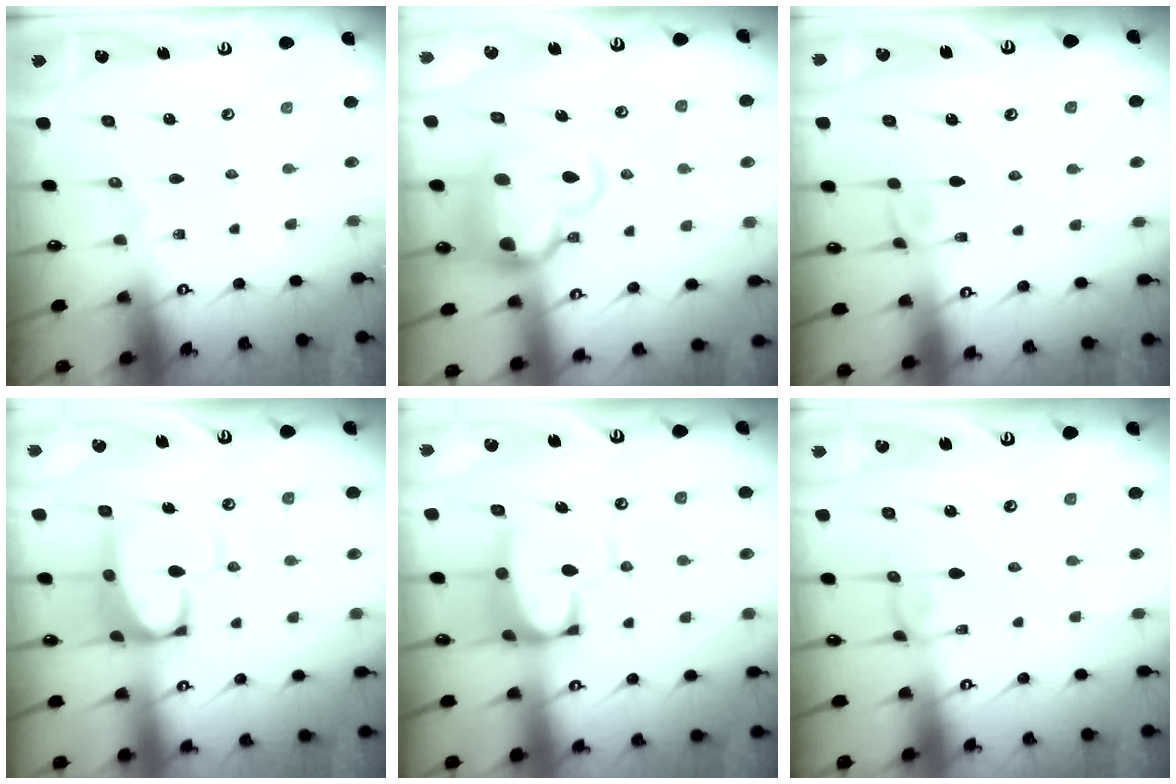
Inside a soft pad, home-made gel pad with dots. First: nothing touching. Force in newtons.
{"total": 10.3, "press": 10.1, "slide": 2.1}
{"total": 2.9, "press": 2.9, "slide": 0.3}
{"total": 8.4, "press": 8.3, "slide": 1.4}
{"total": 8.0, "press": 7.9, "slide": 1.4}
{"total": 2.6, "press": 2.6, "slide": 0.1}